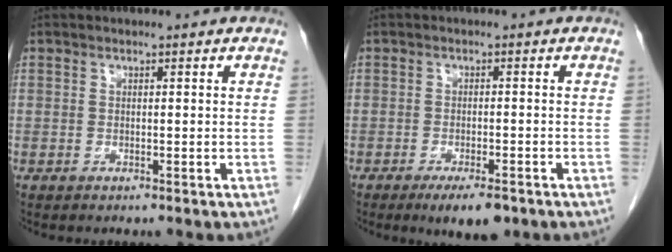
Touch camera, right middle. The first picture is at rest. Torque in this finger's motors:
{"motor_torque": [0.64, -0.46, 0.27, 0.05]}